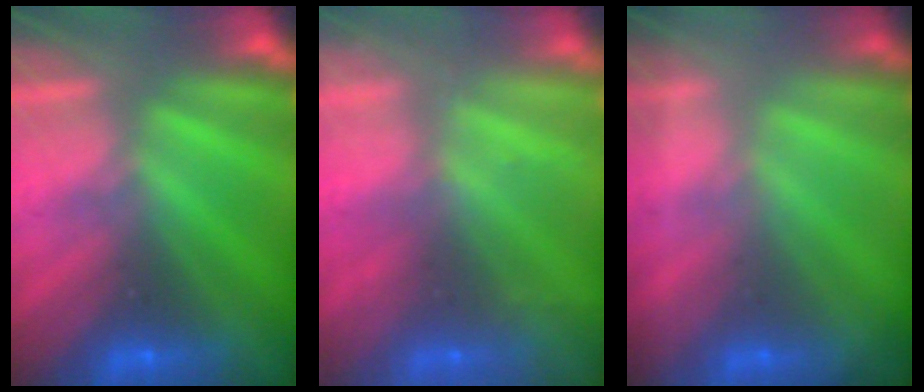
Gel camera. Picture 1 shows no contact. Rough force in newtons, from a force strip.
{"total": 2.3}
{"total": 1.8}